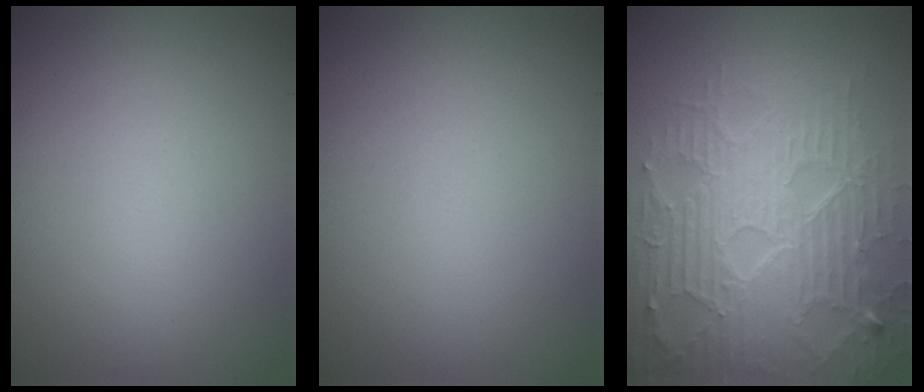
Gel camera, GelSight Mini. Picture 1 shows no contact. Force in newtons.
{"total": 0.0}
{"total": 8.4, "press": 6.1, "slide": 5.8}